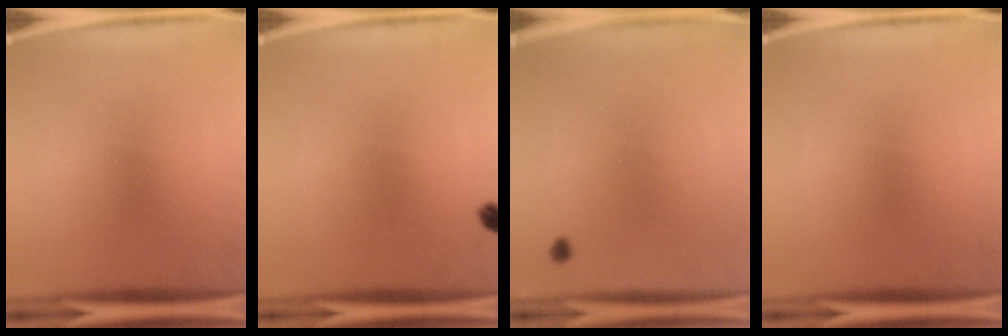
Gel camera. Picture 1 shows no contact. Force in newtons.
{"total": 1.5}
{"total": 0.8}
{"total": 0.0}